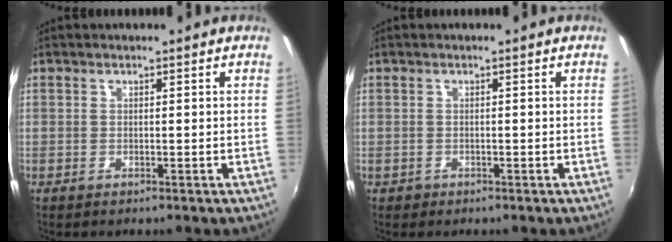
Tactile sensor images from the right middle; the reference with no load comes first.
{"total": 0.7, "force": [-0.5, 0.5, 0.1], "torque": [-0.004, -0.003, -0.006]}